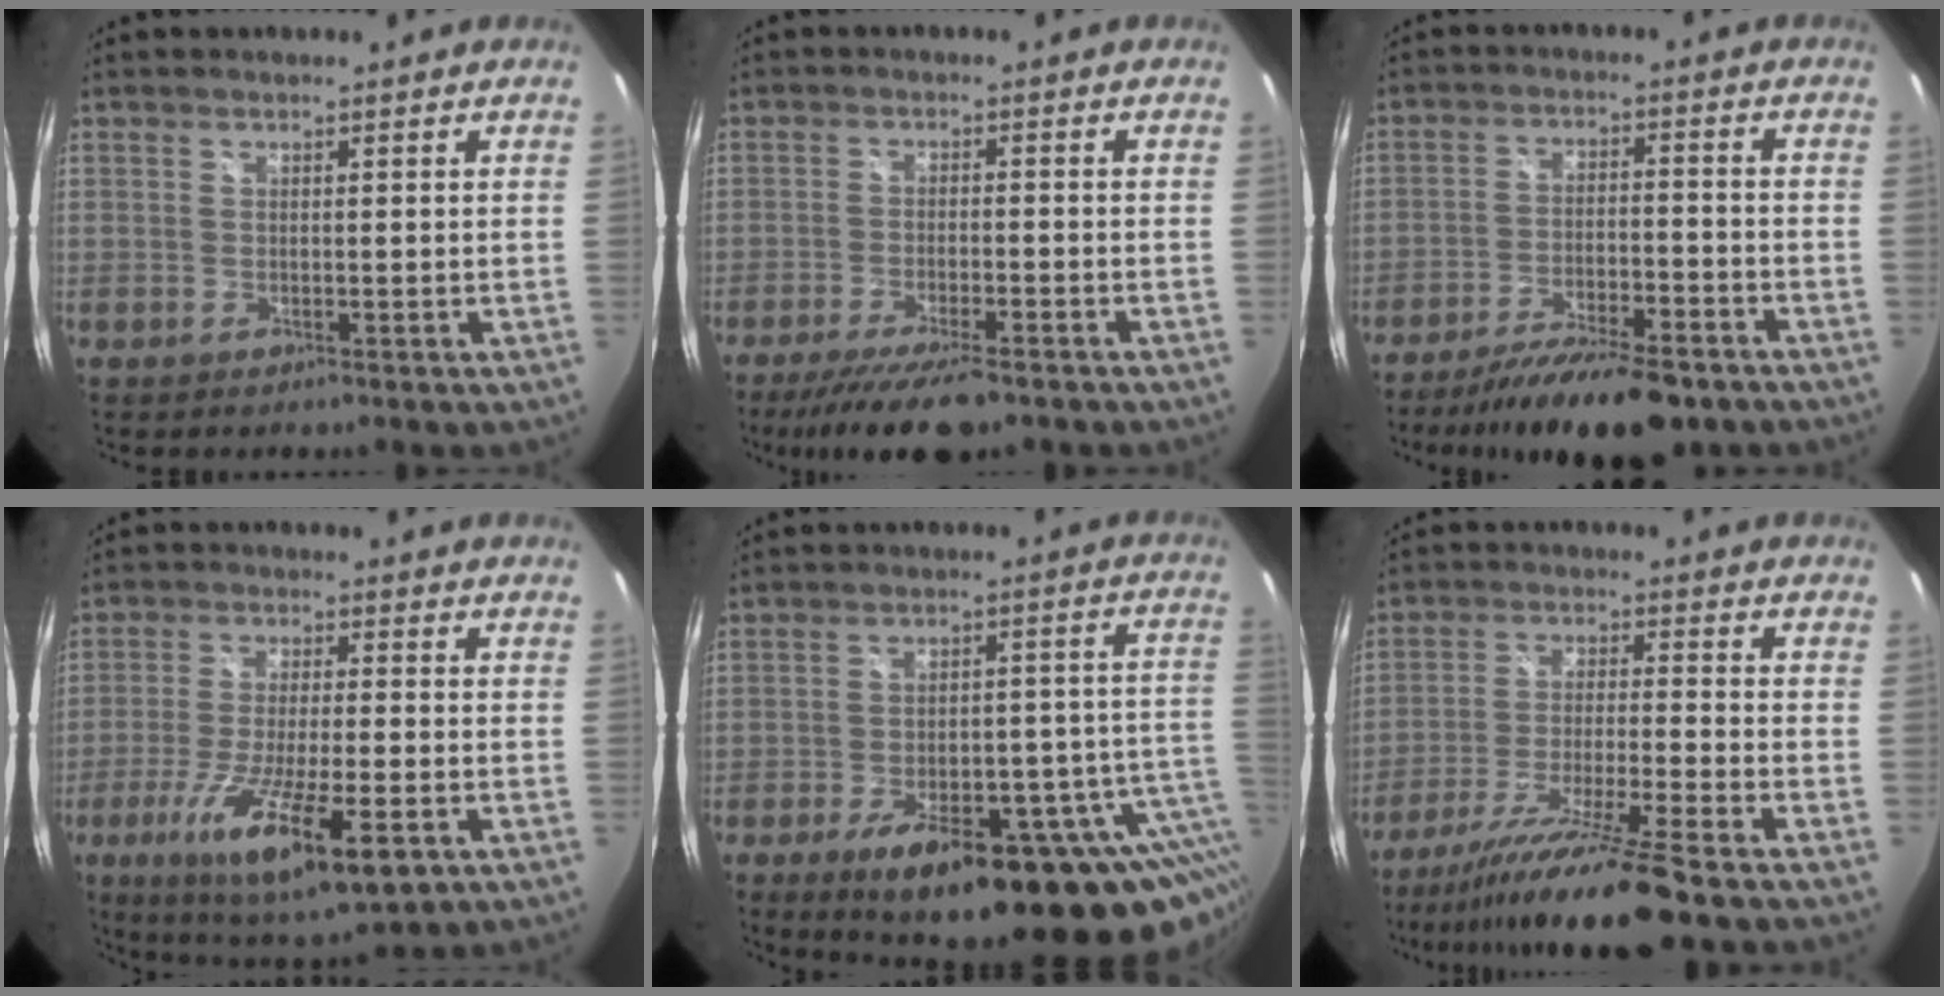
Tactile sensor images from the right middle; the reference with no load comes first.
{"total": 10.7, "force": [-8.4, 2.2, 6.2], "torque": [-0.135, -0.032, -0.140]}
{"total": 14.6, "force": [-11.4, 3.5, 8.3], "torque": [-0.158, -0.023, -0.177]}
{"total": 16.8, "force": [-7.4, 3.4, 14.7], "torque": [-0.284, -0.050, -0.123]}
{"total": 25.1, "force": [-11.5, 8.8, 20.5], "torque": [-0.279, -0.022, -0.142]}
{"total": 14.2, "force": [-11.8, -1.9, 7.8], "torque": [-0.156, -0.028, -0.204]}